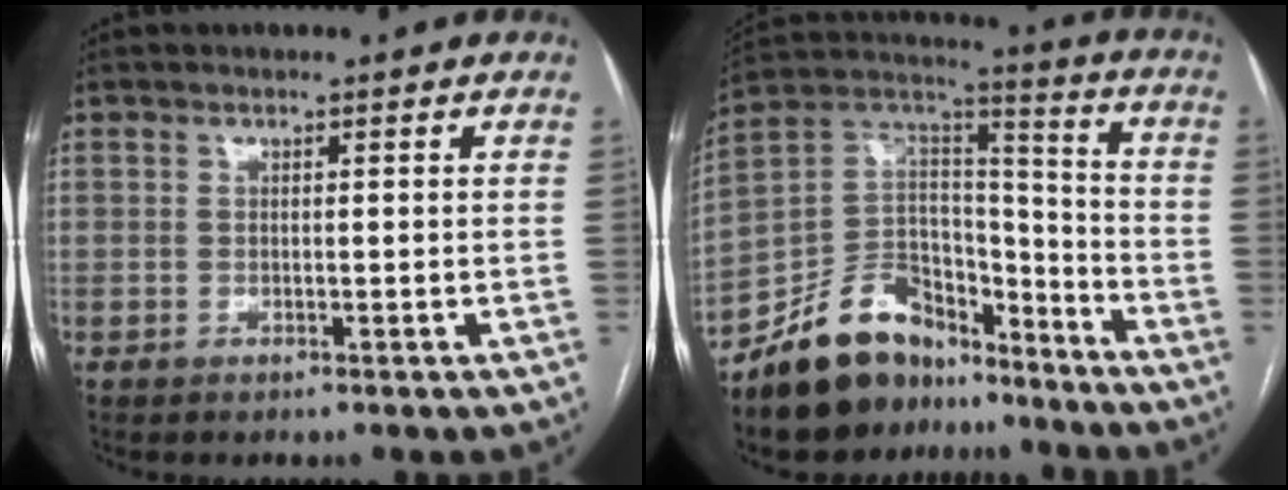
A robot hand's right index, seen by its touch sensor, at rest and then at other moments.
{"total": 15.5, "force": [-12.1, 8.1, 5.3], "torque": [-0.095, 0.062, -0.214]}